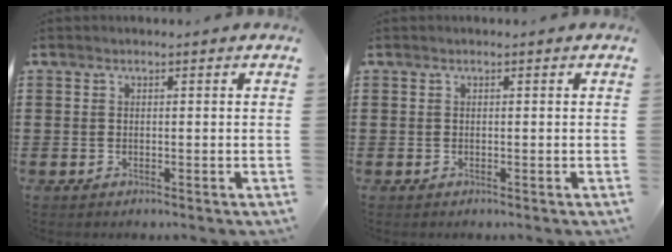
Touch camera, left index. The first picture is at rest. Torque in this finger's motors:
{"motor_torque": [0.00, 0.00, 0.00, 0.00]}